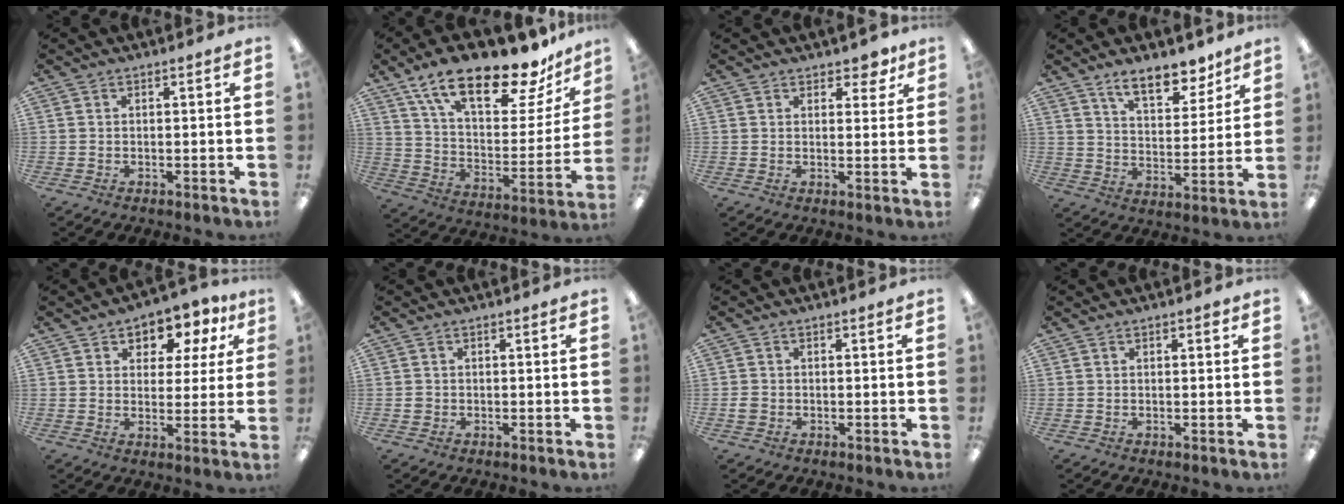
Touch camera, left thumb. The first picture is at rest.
{"total": 23.8, "force": [17.7, 7.8, 13.8], "torque": [-0.224, -0.110, 0.299]}
{"total": 4.5, "force": [3.3, 2.3, 1.9], "torque": [-0.012, -0.012, 0.055]}
{"total": 11.1, "force": [8.8, 4.3, 5.1], "torque": [-0.067, -0.052, 0.156]}
{"total": 7.1, "force": [4.5, 4.8, 2.6], "torque": [-0.041, -0.027, 0.077]}
{"total": 1.0, "force": [-0.1, 0.9, 0.1], "torque": [-0.002, 0.005, -0.004]}
{"total": 1.5, "force": [-0.3, 1.4, 0.6], "torque": [-0.010, 0.004, -0.006]}
{"total": 1.1, "force": [0.7, 0.5, 0.8], "torque": [-0.008, -0.001, 0.009]}